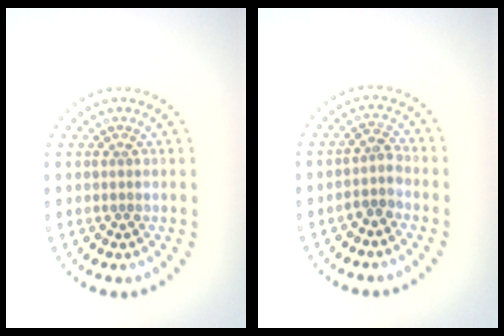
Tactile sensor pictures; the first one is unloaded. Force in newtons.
{"total": 2.0, "press": 1.6, "slide": 1.2}